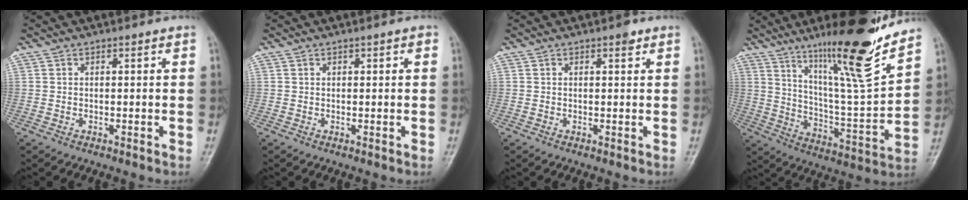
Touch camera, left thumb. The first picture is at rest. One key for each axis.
{"total": 0.8, "fx": 0.4, "fy": 0.4, "fz": 0.6, "tx": -0.002, "ty": 0.001, "tz": 0.004}
{"total": 1.3, "fx": 0.8, "fy": 0.6, "fz": 0.9, "tx": -0.006, "ty": -0.002, "tz": 0.009}
{"total": 20.2, "fx": 14.4, "fy": 2.0, "fz": 14.1, "tx": -0.195, "ty": -0.090, "tz": 0.241}